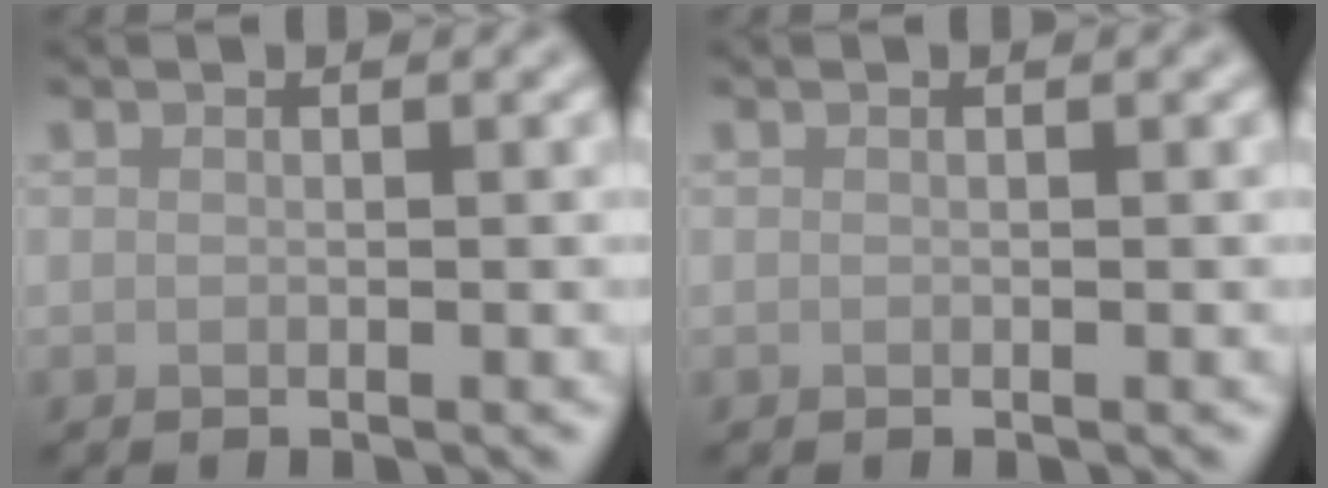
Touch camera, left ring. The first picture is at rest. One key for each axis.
{"total": 0.0}